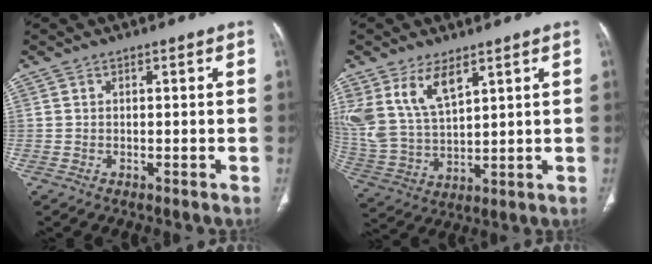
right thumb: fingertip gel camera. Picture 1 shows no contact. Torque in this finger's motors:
{"motor_torque": [0.12, 0.31, 0.77, 0.99, 0.13]}